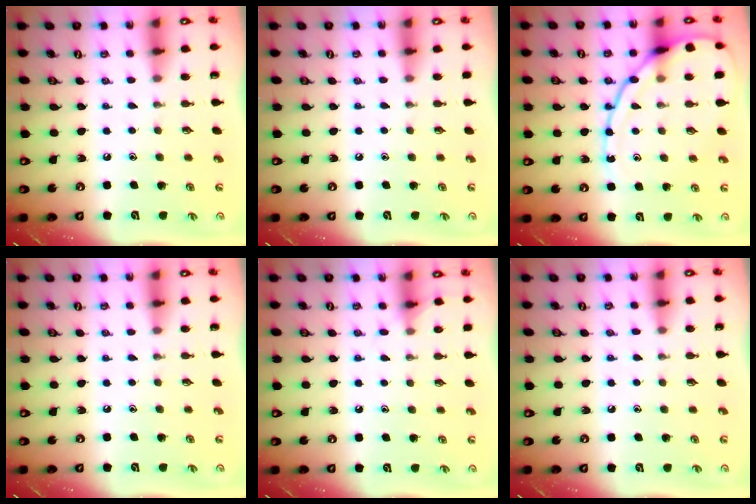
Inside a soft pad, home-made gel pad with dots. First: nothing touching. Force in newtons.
{"total": 2.8, "press": 2.8, "slide": 0.4}
{"total": 15.9, "press": 15.8, "slide": 1.4}
{"total": 0.0}
{"total": 6.0, "press": 6.0, "slide": 0.6}
{"total": 3.0, "press": 3.0, "slide": 0.4}